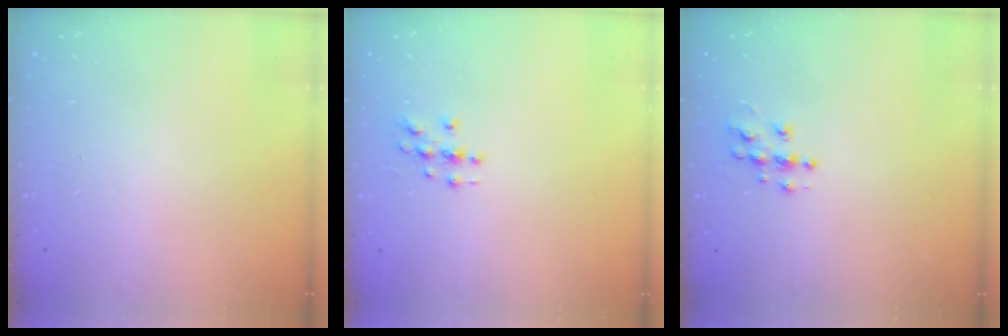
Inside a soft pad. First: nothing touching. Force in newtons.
{"total": 3.0, "press": 3.0, "slide": 0.3}
{"total": 6.2, "press": 6.2, "slide": 0.2}